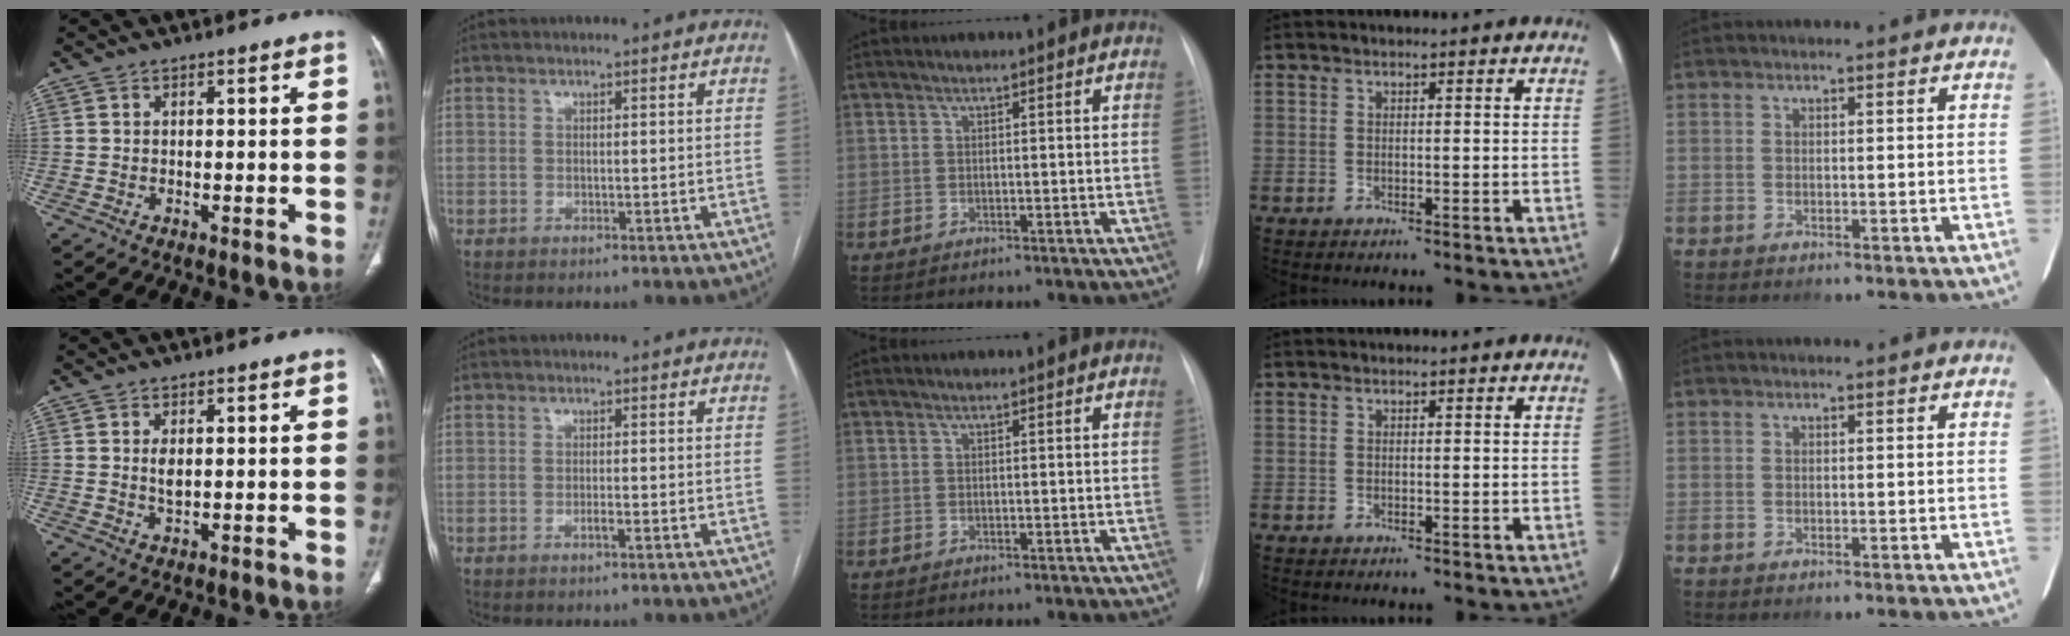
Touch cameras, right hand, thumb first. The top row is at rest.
{"thumb": {"total": 2.2, "force": [0.5, 1.0, 1.9], "torque": [-0.033, -0.005, 0.011]}, "index": {"total": 1.0, "force": [-0.5, 0.1, 0.9], "torque": [-0.019, 0.001, -0.007]}}